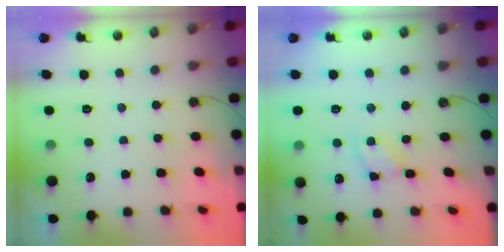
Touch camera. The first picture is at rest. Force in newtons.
{"total": 2.9, "press": 2.9, "slide": 0.1}